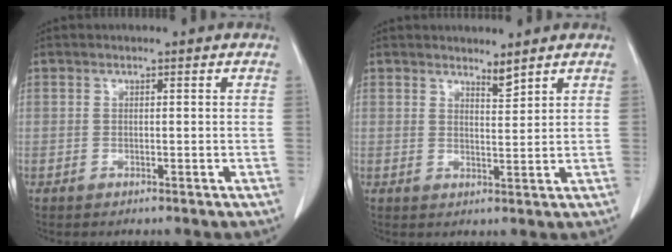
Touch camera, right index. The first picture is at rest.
{"total": 2.0, "force": [2.0, -0.1, 0.6], "torque": [-0.010, -0.010, 0.037]}